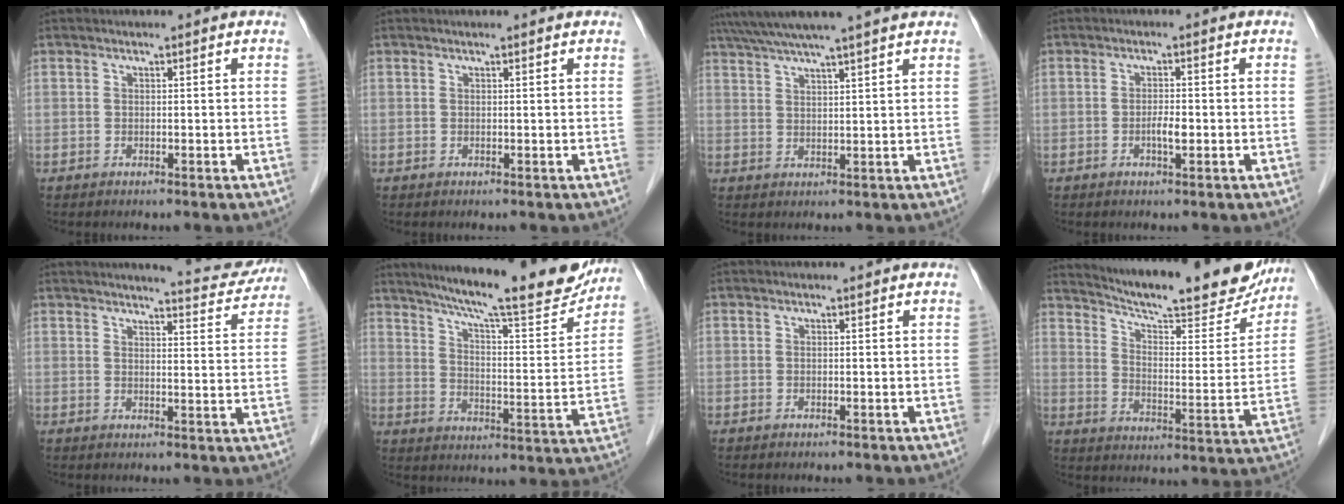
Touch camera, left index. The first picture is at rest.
{"total": 0.7, "force": [0.6, -0.1, 0.3], "torque": [-0.011, 0.004, 0.012]}
{"total": 11.4, "force": [9.8, -1.0, 5.7], "torque": [-0.099, 0.030, 0.139]}
{"total": 2.0, "force": [-0.7, 0.4, 1.8], "torque": [-0.034, 0.000, -0.011]}
{"total": 8.7, "force": [8.5, 0.8, 1.9], "torque": [-0.024, -0.019, 0.092]}
{"total": 22.1, "force": [19.1, 2.2, 10.9], "torque": [-0.173, -0.028, 0.260]}
{"total": 0.0}
{"total": 24.1, "force": [21.3, 3.8, 10.6], "torque": [-0.158, -0.034, 0.284]}